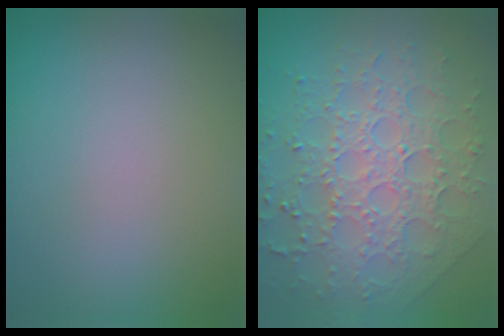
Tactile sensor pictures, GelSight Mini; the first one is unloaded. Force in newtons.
{"total": 8.0, "press": 5.6, "slide": 5.7}